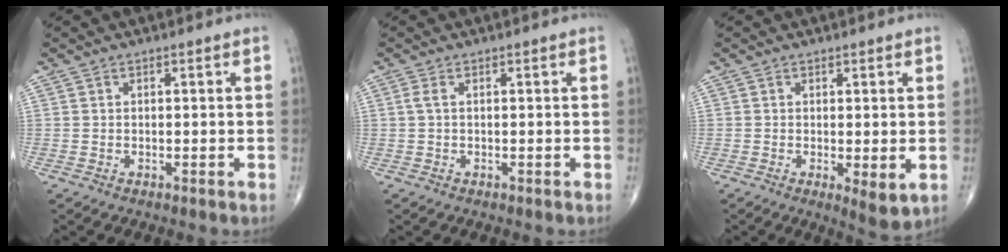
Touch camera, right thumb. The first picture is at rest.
{"total": 1.1, "force": [0.1, 0.3, 1.1], "torque": [-0.031, 0.003, 0.001]}
{"total": 6.2, "force": [-1.5, 2.2, 5.6], "torque": [-0.077, -0.018, -0.015]}